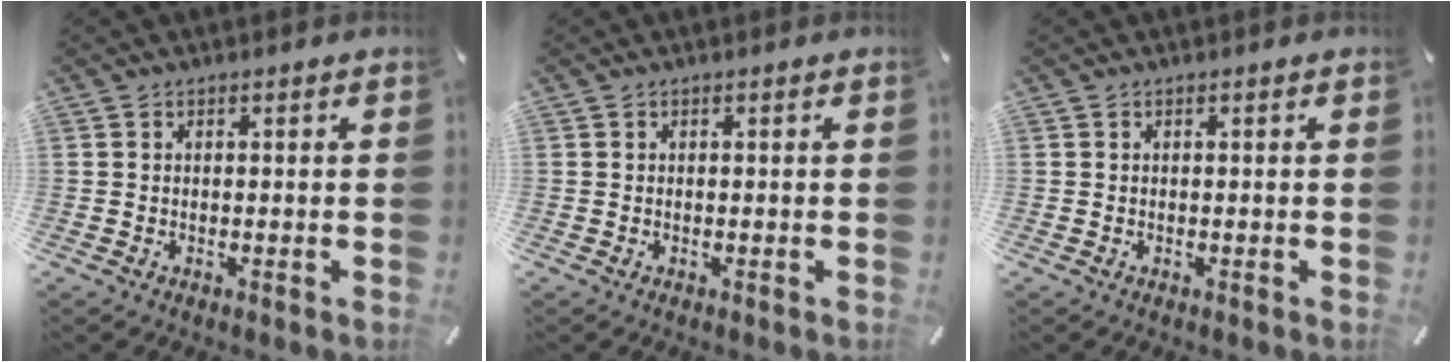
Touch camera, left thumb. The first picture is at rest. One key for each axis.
{"total": 0.0}
{"total": 0.0}